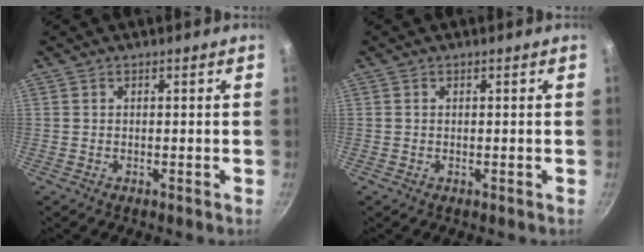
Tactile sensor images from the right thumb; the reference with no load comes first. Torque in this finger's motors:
{"motor_torque": [-0.03, -0.57, -0.26, 0.14, -0.03]}